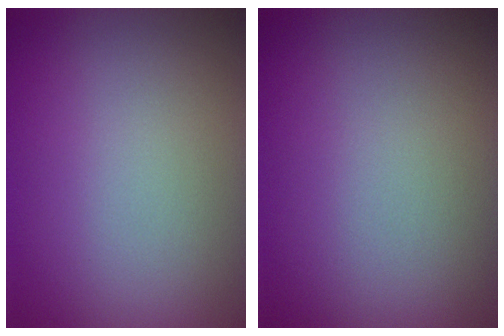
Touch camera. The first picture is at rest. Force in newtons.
{"total": 0.0}